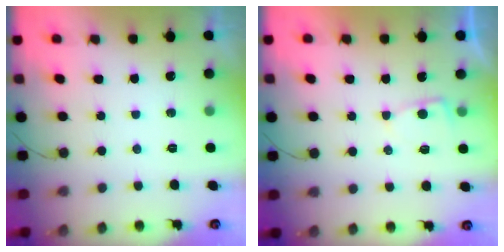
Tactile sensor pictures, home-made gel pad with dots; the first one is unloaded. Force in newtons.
{"total": 3.2, "press": 3.2, "slide": 0.2}